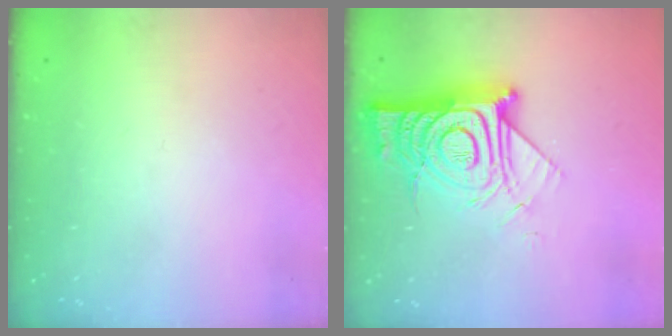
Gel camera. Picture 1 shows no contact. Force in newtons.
{"total": 17.4, "press": 17.3, "slide": 1.7}